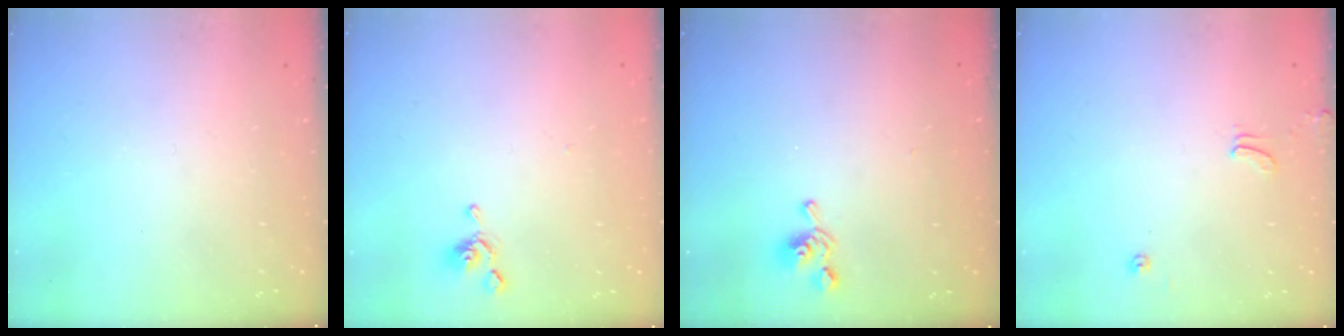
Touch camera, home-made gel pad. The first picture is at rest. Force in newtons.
{"total": 0.6, "press": 0.0, "slide": 0.6}
{"total": 2.3, "press": 2.2, "slide": 0.8}
{"total": 1.3, "press": 1.2, "slide": 0.4}